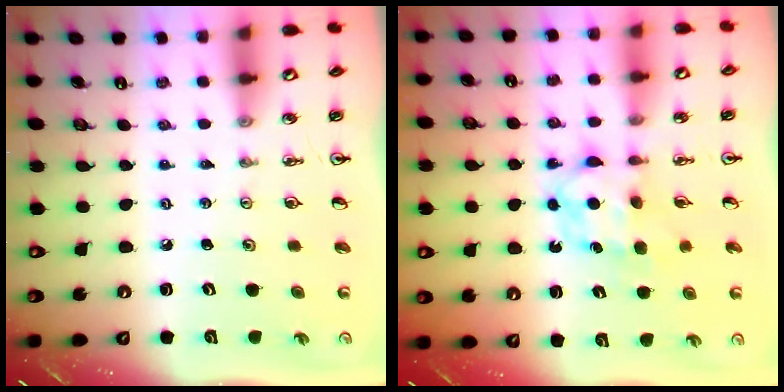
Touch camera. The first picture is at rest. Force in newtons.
{"total": 7.2, "press": 7.2, "slide": 0.5}